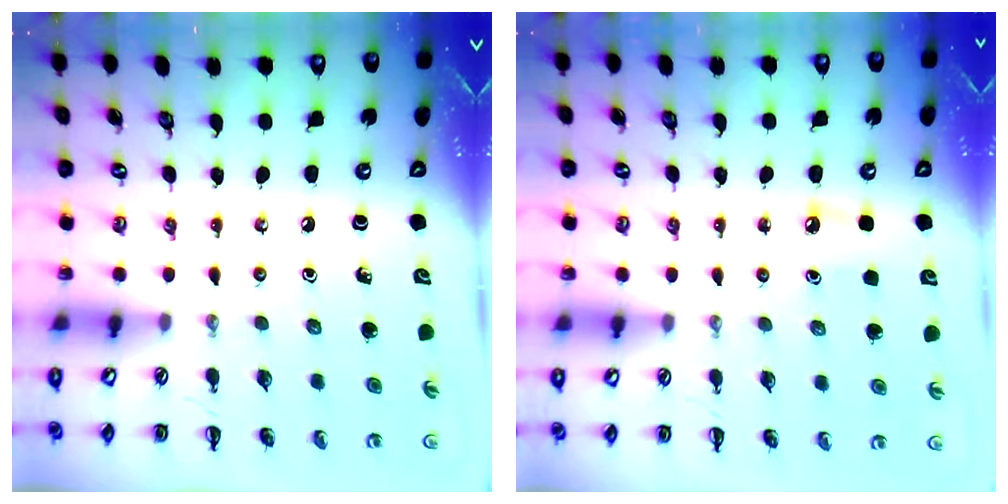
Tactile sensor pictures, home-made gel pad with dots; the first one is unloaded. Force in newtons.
{"total": 3.6, "press": 3.5, "slide": 1.1}